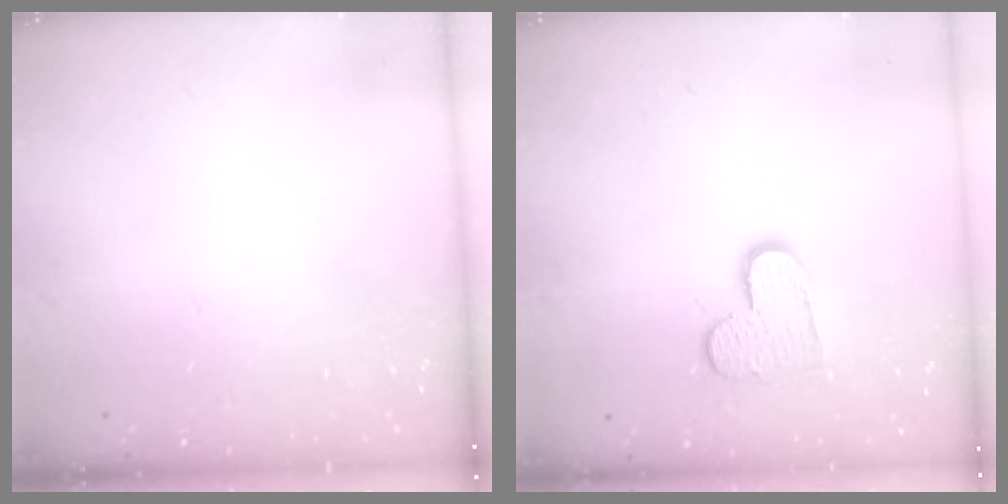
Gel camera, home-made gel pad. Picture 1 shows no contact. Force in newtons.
{"total": 10.0, "press": 10.0, "slide": 0.7}